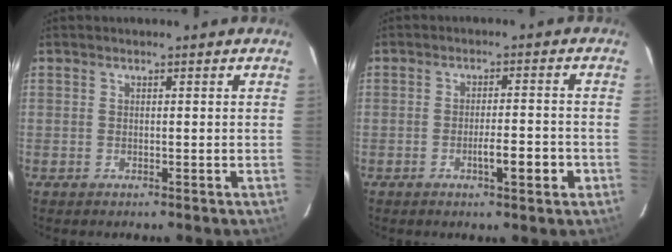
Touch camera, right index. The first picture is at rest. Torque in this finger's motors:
{"motor_torque": [0.22, -0.19, 0.10, 0.04]}